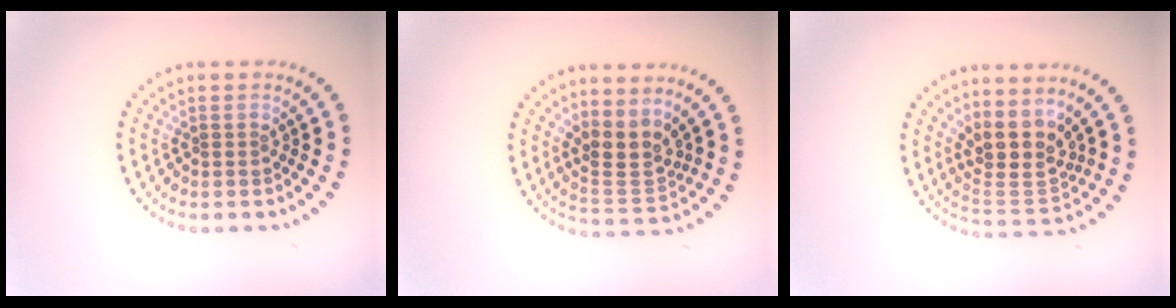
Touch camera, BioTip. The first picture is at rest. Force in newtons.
{"total": 3.1, "press": 2.4, "slide": 2.0}
{"total": 4.1, "press": 3.2, "slide": 2.5}